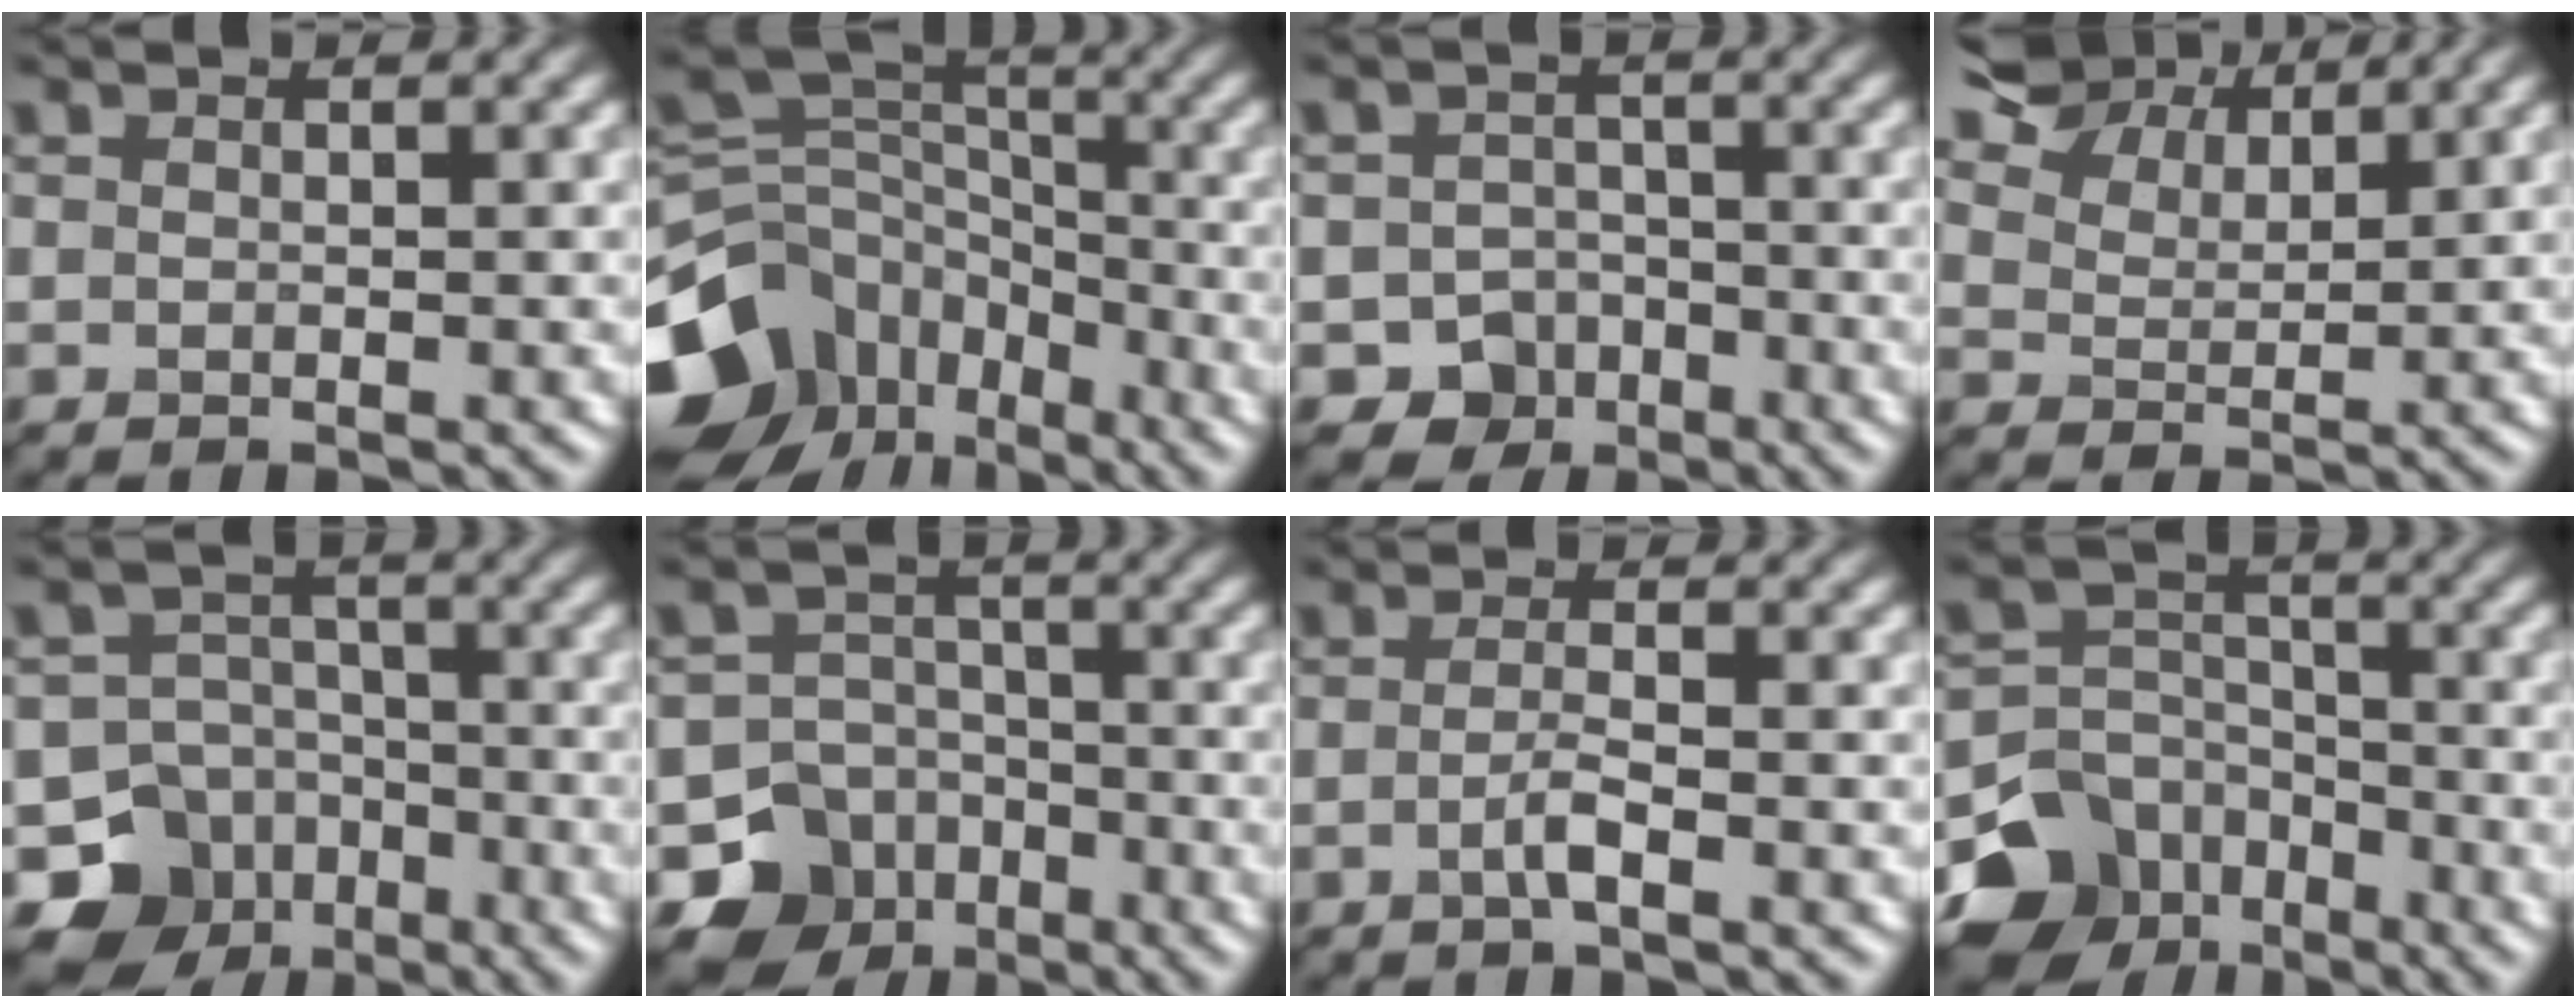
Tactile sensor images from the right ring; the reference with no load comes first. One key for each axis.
{"total": 13.3, "fx": -7.3, "fy": 9.7, "fz": 5.4, "tx": -0.141, "ty": 0.009, "tz": -0.128}
{"total": 5.0, "fx": -3.0, "fy": 3.9, "fz": 0.8, "tx": 0.022, "ty": -0.004, "tz": -0.049}
{"total": 7.2, "fx": 5.9, "fy": 3.2, "fz": 2.8, "tx": -0.078, "ty": 0.007, "tz": 0.109}
{"total": 10.8, "fx": -6.3, "fy": 8.6, "fz": 1.8, "tx": -0.030, "ty": -0.022, "tz": -0.118}
{"total": 9.4, "fx": -5.7, "fy": 7.4, "fz": 1.6, "tx": -0.019, "ty": -0.018, "tz": -0.107}
{"total": 1.9, "fx": -0.7, "fy": 0.3, "fz": 1.7, "tx": -0.035, "ty": 0.002, "tz": -0.017}
{"total": 10.8, "fx": -6.7, "fy": 8.0, "fz": 2.5, "tx": -0.048, "ty": -0.019, "tz": -0.129}